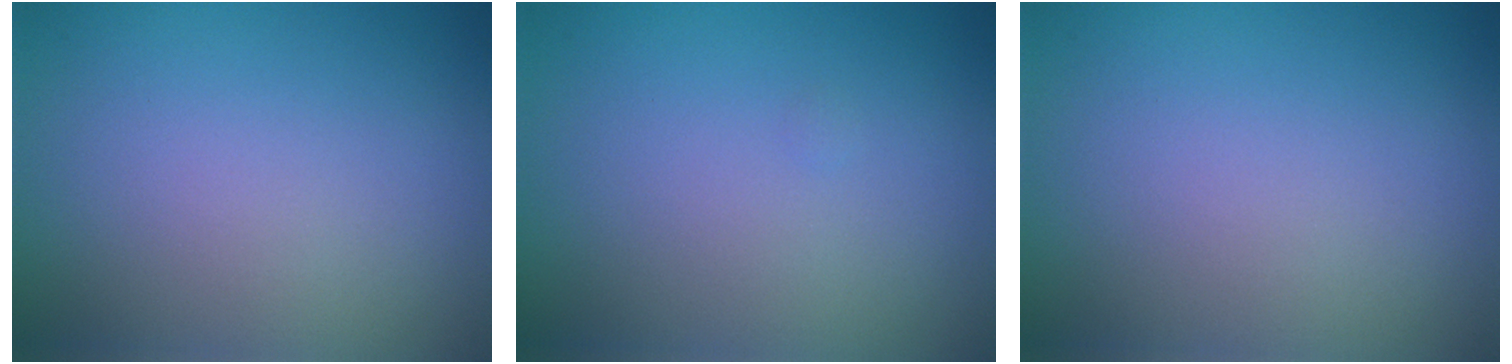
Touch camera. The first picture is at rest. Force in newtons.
{"total": 0.0}
{"total": 0.0}